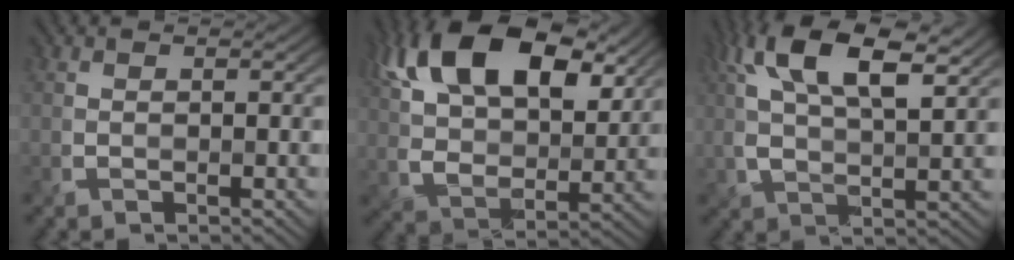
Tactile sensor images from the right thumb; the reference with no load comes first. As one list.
[{"total": 17.2, "force": [8.1, 9.2, 12.1], "torque": [-0.261, 0.024, 0.134]}, {"total": 11.9, "force": [5.5, 4.4, 9.6], "torque": [-0.202, 0.010, 0.093]}]